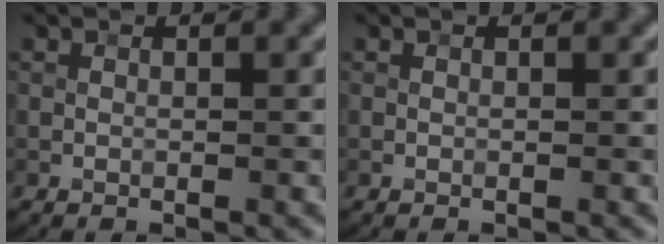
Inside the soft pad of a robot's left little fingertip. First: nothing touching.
{"total": 0.0}